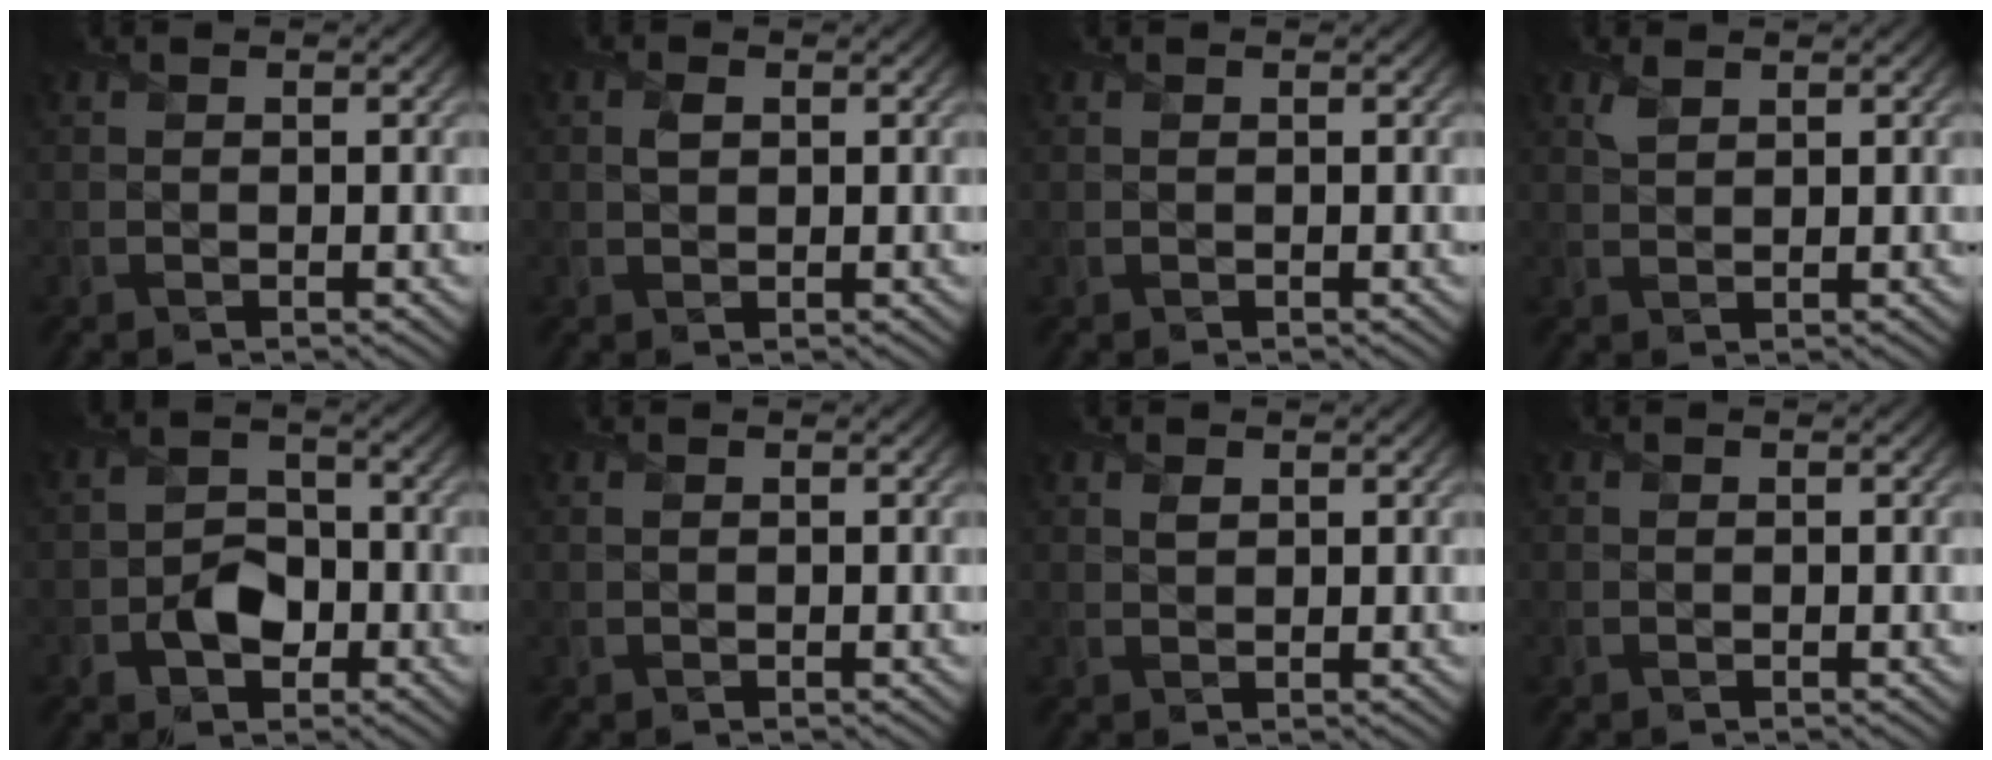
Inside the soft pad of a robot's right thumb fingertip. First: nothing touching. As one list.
[{"total": 1.1, "force": [0.3, 0.8, 0.7], "torque": [-0.018, -0.001, 0.006]}, {"total": 0.0}, {"total": 1.3, "force": [1.0, 0.6, 0.7], "torque": [-0.021, -0.001, 0.021]}, {"total": 4.2, "force": [-1.8, 3.1, 2.3], "torque": [-0.040, 0.000, -0.036]}, {"total": 0.0}, {"total": 0.9, "force": [0.6, 0.5, 0.4], "torque": [-0.011, -0.002, 0.011]}, {"total": 0.0}]